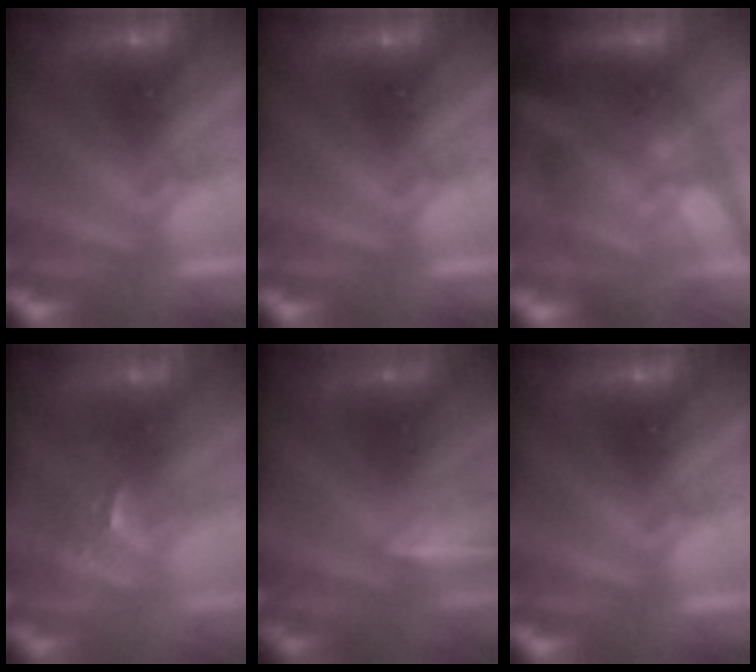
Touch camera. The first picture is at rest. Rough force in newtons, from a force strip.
{"total": 0.0}
{"total": 11.2}
{"total": 2.5}
{"total": 1.7}
{"total": 0.0}